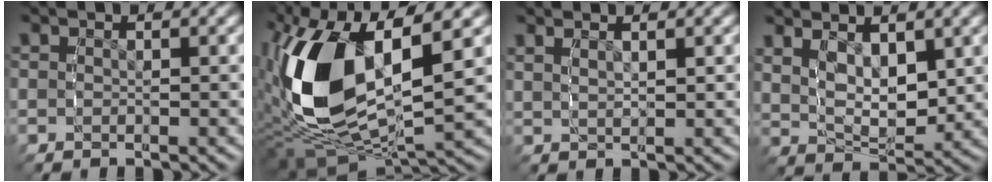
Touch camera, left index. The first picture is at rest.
{"total": 13.9, "force": [-1.2, 8.4, 11.1], "torque": [-0.254, -0.036, -0.015]}
{"total": 2.3, "force": [1.5, 1.1, 1.5], "torque": [-0.028, 0.005, 0.023]}
{"total": 7.3, "force": [1.3, 5.1, 5.0], "torque": [-0.097, -0.009, 0.011]}